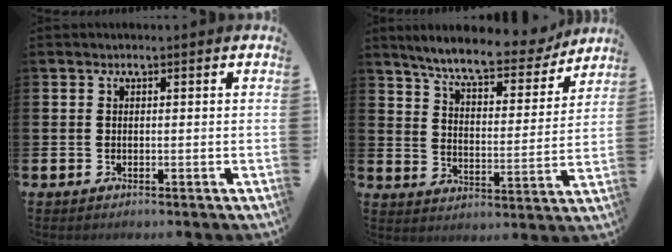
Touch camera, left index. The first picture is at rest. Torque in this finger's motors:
{"motor_torque": [1.04, -1.10, 0.70, 0.20]}